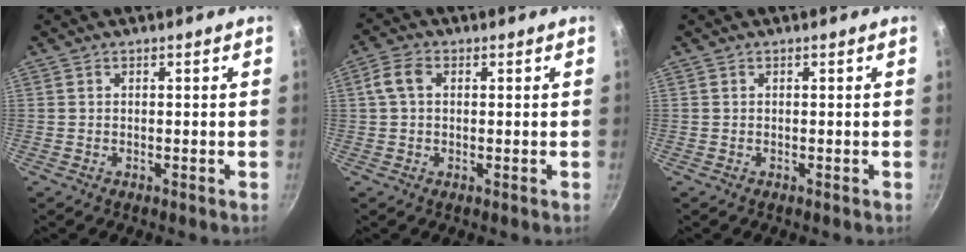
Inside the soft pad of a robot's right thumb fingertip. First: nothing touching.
{"total": 4.1, "force": [0.9, 2.6, 3.0], "torque": [-0.066, 0.014, 0.012]}
{"total": 0.0}